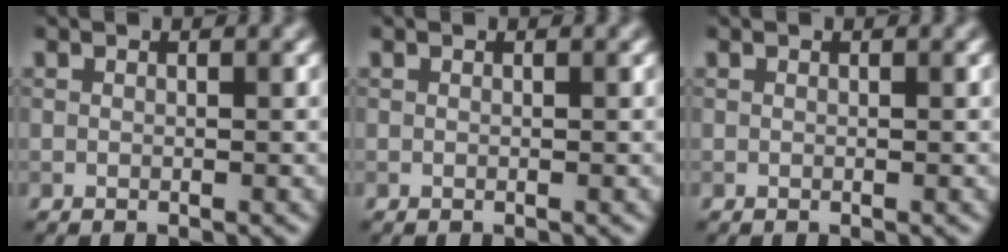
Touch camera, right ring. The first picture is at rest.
{"total": 0.0}
{"total": 0.0}